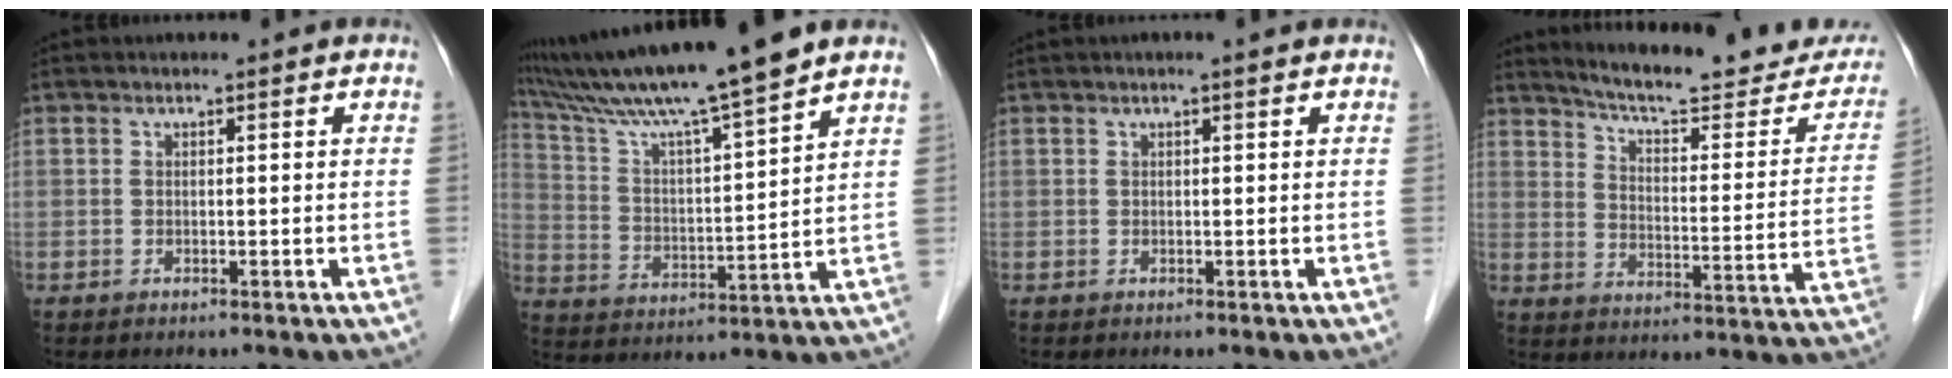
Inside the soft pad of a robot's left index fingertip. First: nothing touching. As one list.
[{"total": 15.9, "force": [13.4, -1.8, 8.4], "torque": [-0.153, 0.001, 0.228]}, {"total": 0.9, "force": [0.4, -0.2, 0.7], "torque": [-0.014, 0.003, 0.008]}, {"total": 21.2, "force": [19.2, 3.1, 8.4], "torque": [-0.110, -0.059, 0.239]}]